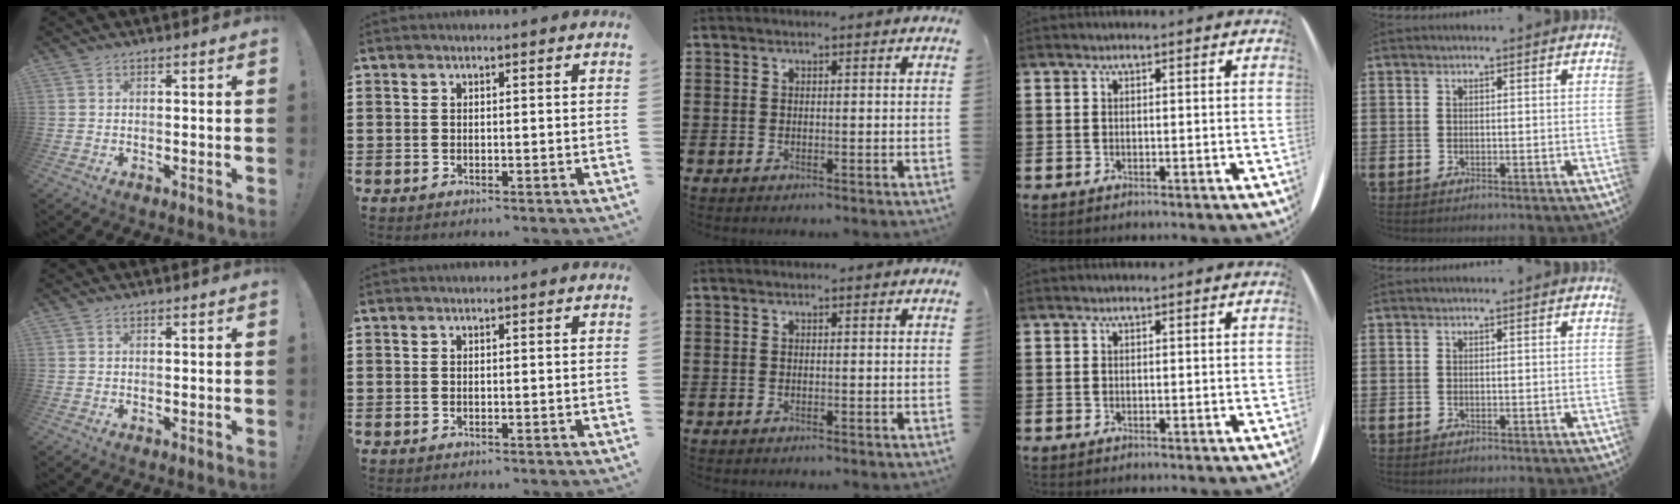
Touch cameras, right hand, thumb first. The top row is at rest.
{}